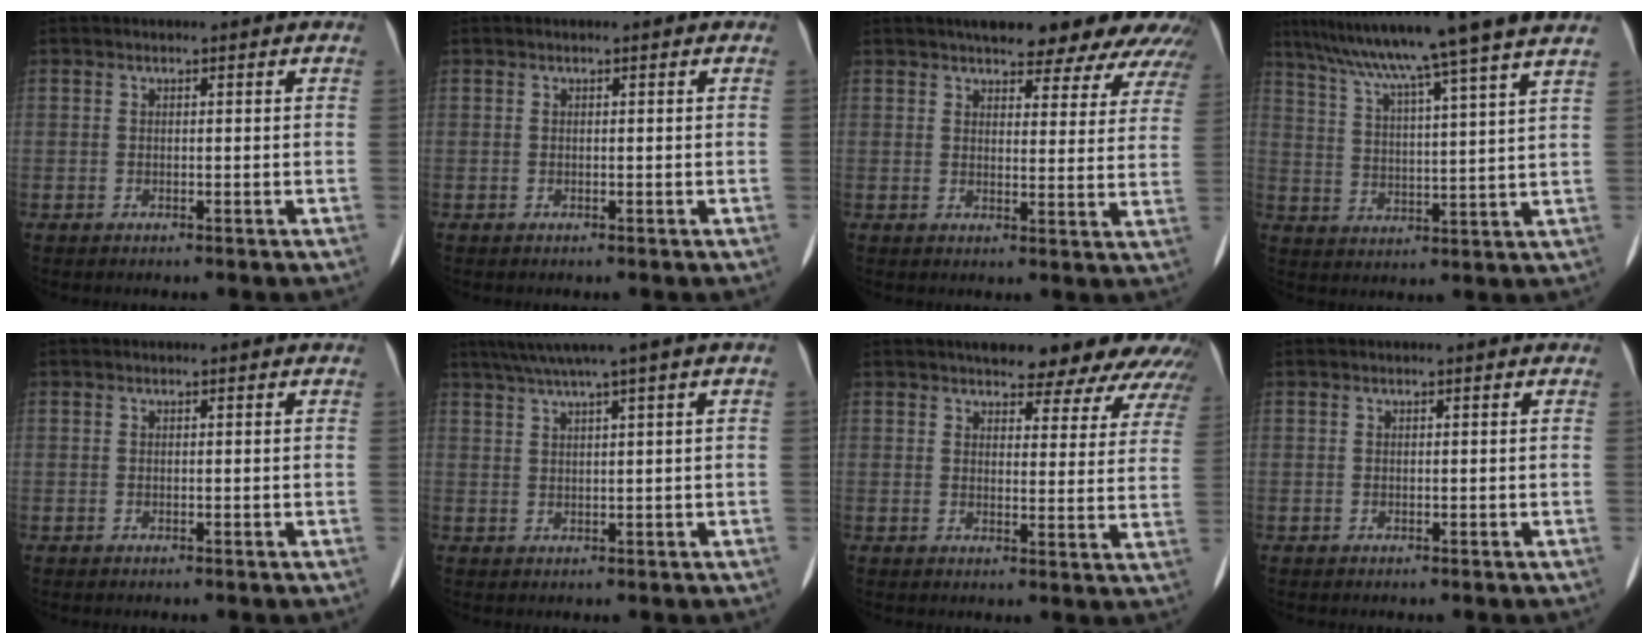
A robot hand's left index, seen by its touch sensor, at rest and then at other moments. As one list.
[{"total": 0.0}, {"total": 17.4, "force": [14.9, 4.9, 7.5], "torque": [-0.071, 0.007, 0.162]}, {"total": 18.7, "force": [15.3, -2.1, 10.6], "torque": [-0.174, 0.002, 0.215]}, {"total": 0.0}, {"total": 5.6, "force": [3.6, -1.2, 4.1], "torque": [-0.072, 0.021, 0.065]}, {"total": 15.9, "force": [13.8, 4.7, 6.4], "torque": [-0.046, 0.001, 0.144]}, {"total": 0.0}]